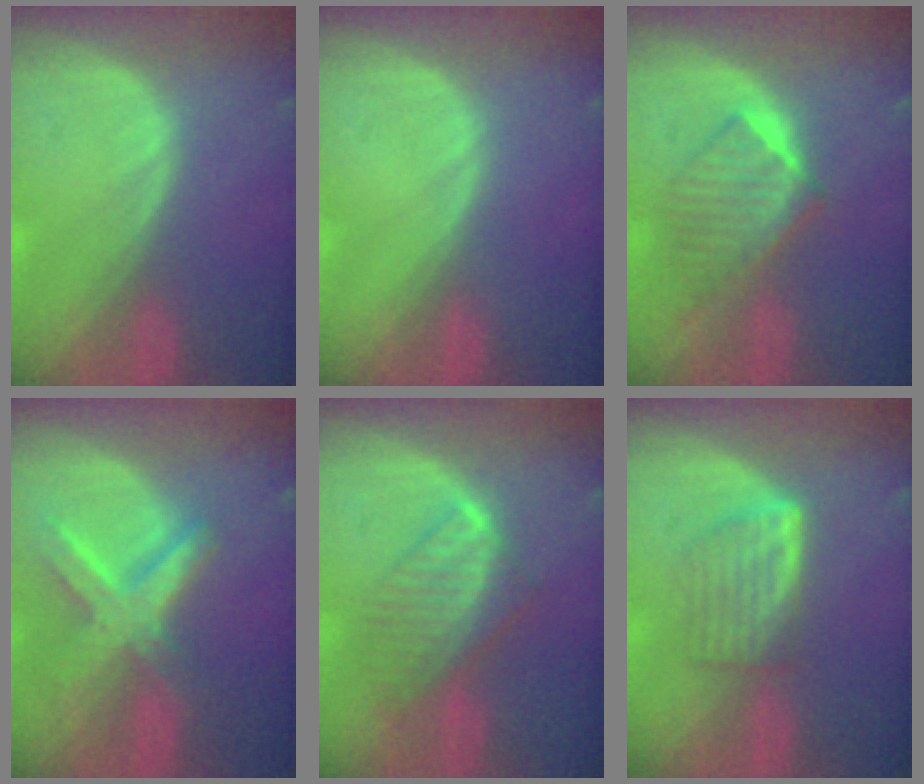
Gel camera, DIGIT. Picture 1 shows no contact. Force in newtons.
{"total": 0.0}
{"total": 6.4, "press": 6.3, "slide": 1.5}
{"total": 8.4, "press": 7.2, "slide": 4.4}
{"total": 8.0, "press": 7.1, "slide": 3.7}
{"total": 5.8, "press": 5.2, "slide": 2.4}